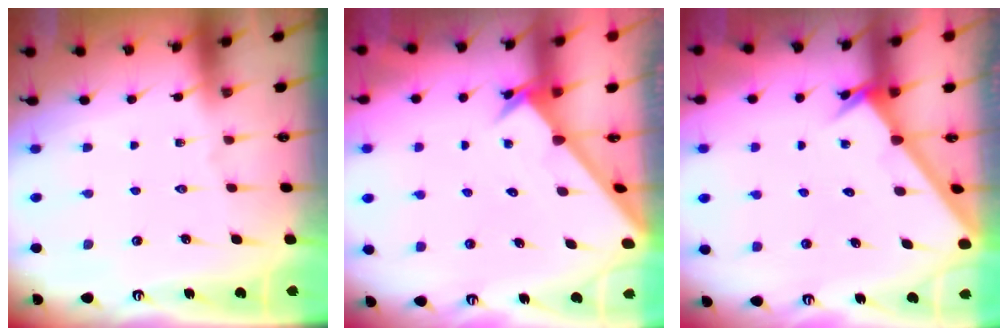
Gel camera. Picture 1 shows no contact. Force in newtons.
{"total": 2.4, "press": 2.4, "slide": 0.2}
{"total": 2.6, "press": 2.6, "slide": 0.1}